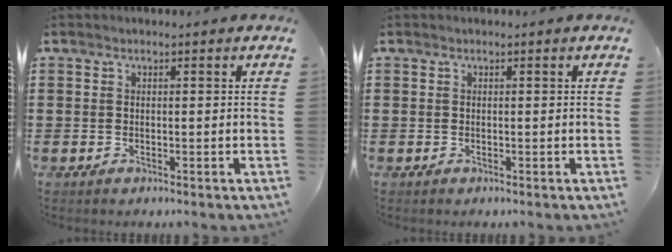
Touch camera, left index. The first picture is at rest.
{"total": 0.0}